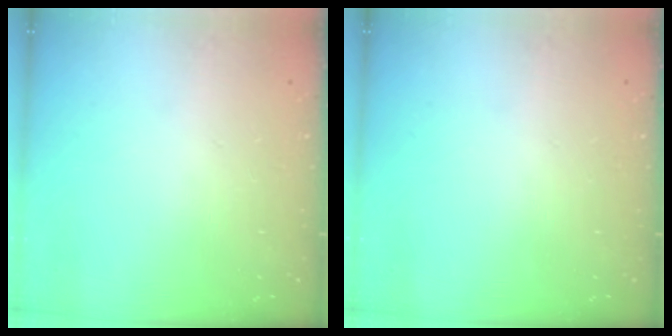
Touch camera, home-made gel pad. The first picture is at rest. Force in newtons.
{"total": 0.0}